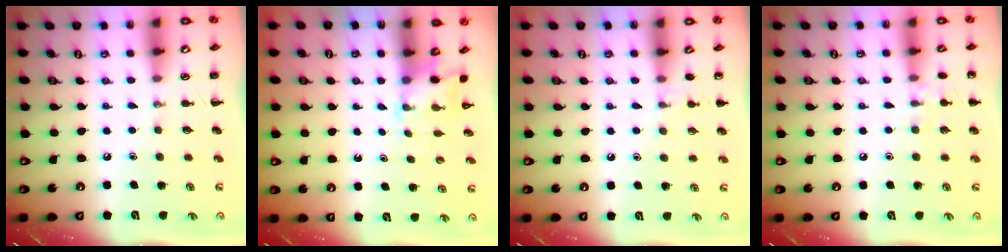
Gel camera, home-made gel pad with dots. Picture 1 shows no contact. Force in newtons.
{"total": 1.9, "press": 1.8, "slide": 0.6}
{"total": 5.2, "press": 4.9, "slide": 1.6}
{"total": 7.1, "press": 6.7, "slide": 2.2}